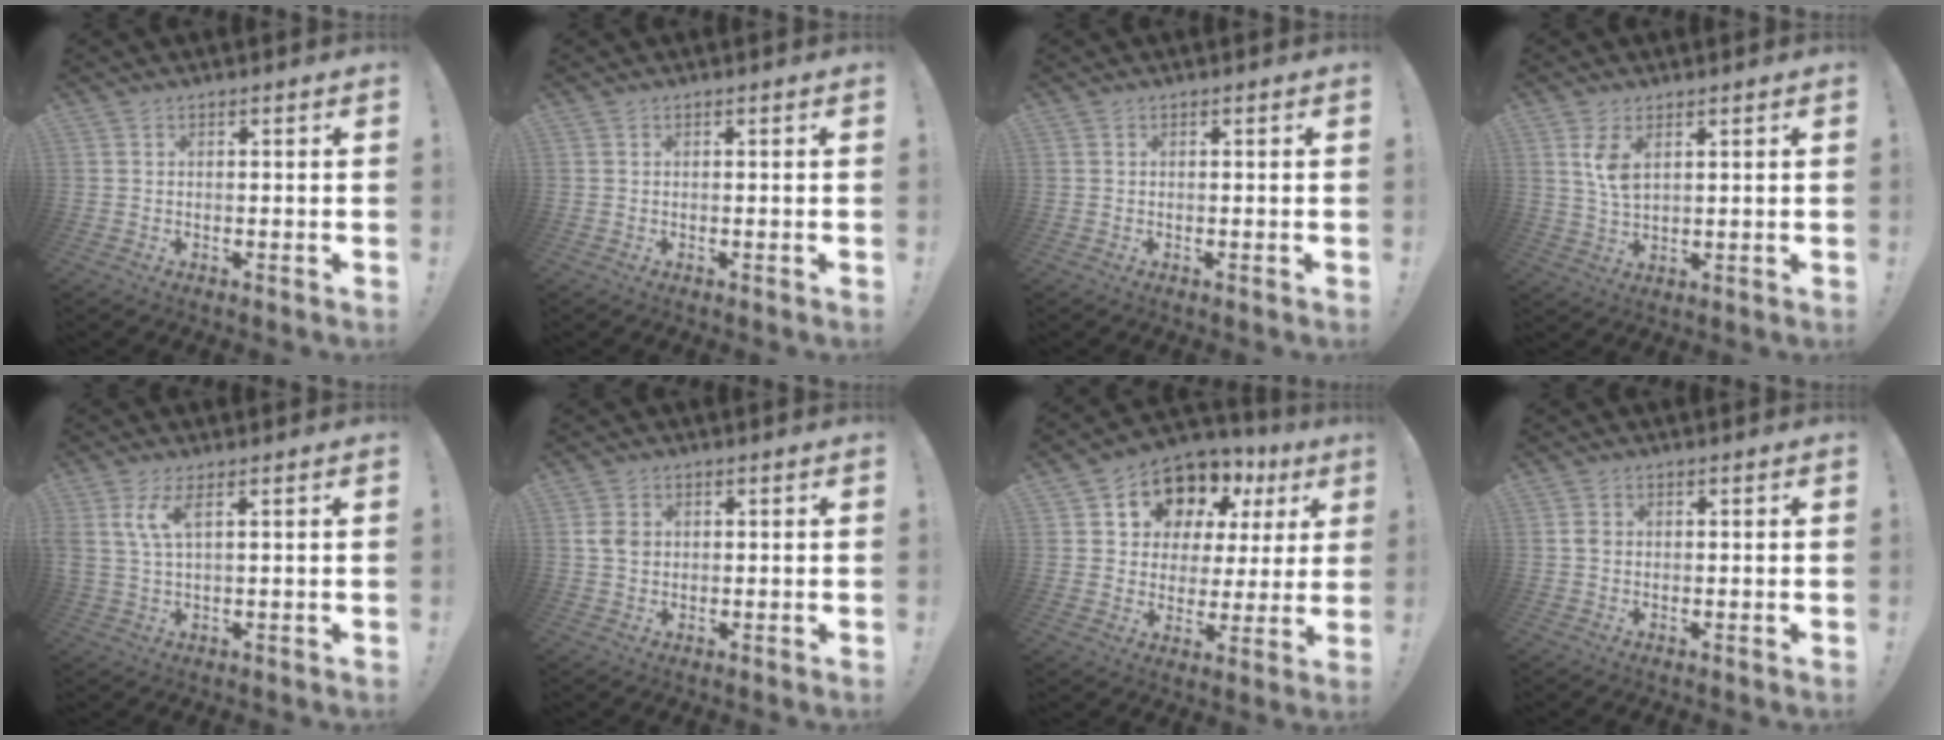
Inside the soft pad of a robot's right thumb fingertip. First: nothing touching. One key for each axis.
{"total": 0.0}
{"total": 0.0}
{"total": 5.9, "fx": 2.7, "fy": 2.8, "fz": 4.3, "tx": -0.073, "ty": -0.019, "tz": 0.045}
{"total": 5.7, "fx": 2.6, "fy": 1.6, "fz": 4.9, "tx": -0.098, "ty": -0.008, "tz": 0.042}
{"total": 3.5, "fx": 0.6, "fy": 2.8, "fz": 2.1, "tx": -0.029, "ty": 0.004, "tz": 0.011}
{"total": 11.7, "fx": 7.8, "fy": 7.9, "fz": 3.7, "tx": -0.051, "ty": -0.071, "tz": 0.151}
{"total": 1.3, "fx": 0.0, "fy": 1.1, "fz": 0.7, "tx": -0.011, "ty": 0.003, "tz": 0.000}